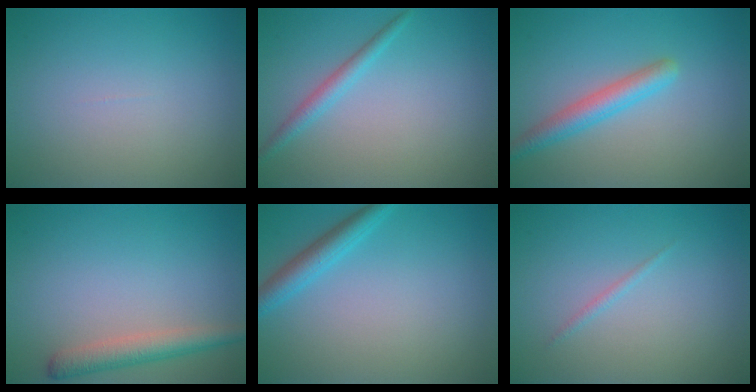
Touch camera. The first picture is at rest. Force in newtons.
{"total": 1.8, "press": 1.7, "slide": 0.1}
{"total": 2.9, "press": 2.9, "slide": 0.1}
{"total": 3.0, "press": 3.0, "slide": 0.2}
{"total": 2.7, "press": 2.7, "slide": 0.2}
{"total": 0.6, "press": 0.6, "slide": 0.1}